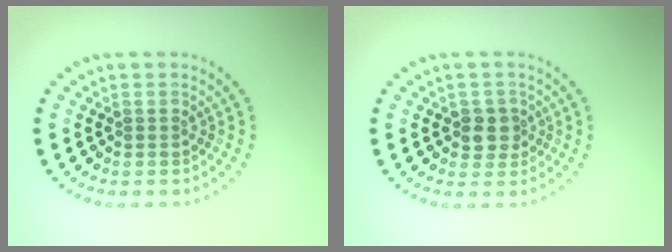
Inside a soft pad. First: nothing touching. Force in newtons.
{"total": 2.1, "press": 1.8, "slide": 1.0}